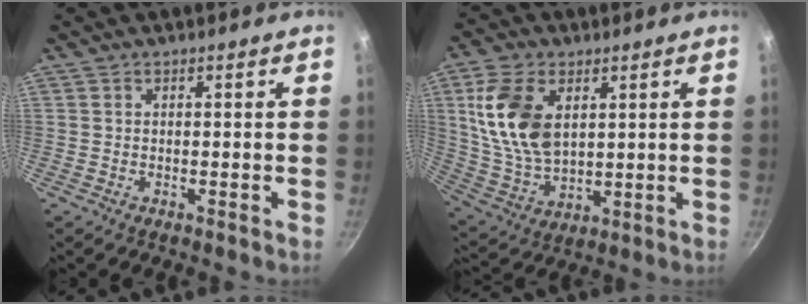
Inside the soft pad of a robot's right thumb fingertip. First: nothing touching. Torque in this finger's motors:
{"motor_torque": [-1.32, 1.86, 1.29, 0.10, 0.25]}